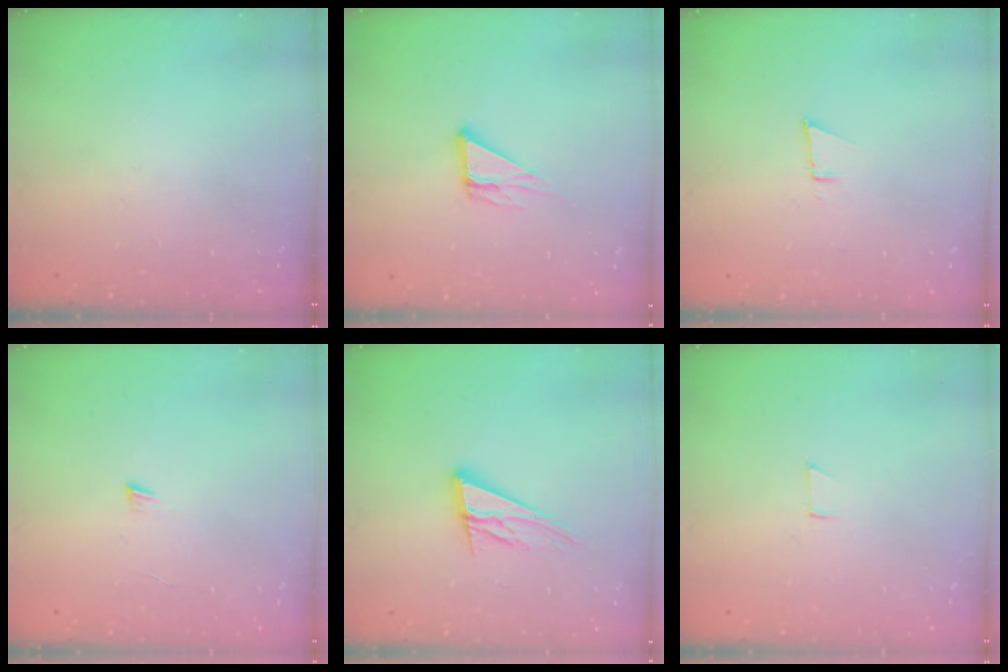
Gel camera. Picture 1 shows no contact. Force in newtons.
{"total": 5.5, "press": 5.5, "slide": 0.3}
{"total": 3.0, "press": 2.9, "slide": 0.8}
{"total": 3.1, "press": 3.1, "slide": 0.4}
{"total": 12.4, "press": 12.2, "slide": 2.2}
{"total": 4.1, "press": 4.1, "slide": 0.3}